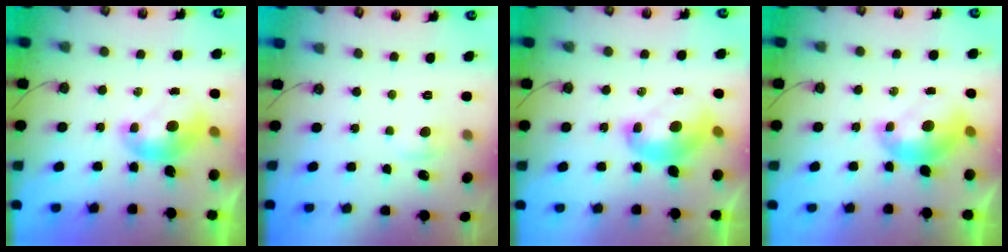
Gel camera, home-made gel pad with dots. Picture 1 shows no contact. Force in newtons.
{"total": 1.2, "press": 1.0, "slide": 0.7}
{"total": 2.7, "press": 2.7, "slide": 0.1}
{"total": 1.6, "press": 1.5, "slide": 0.4}